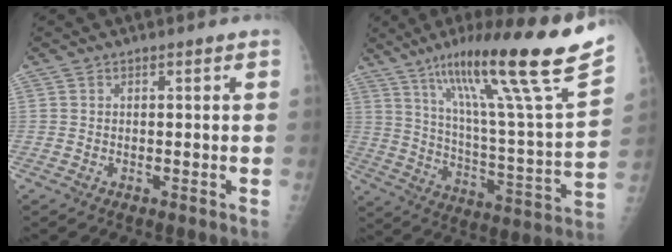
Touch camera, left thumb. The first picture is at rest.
{"total": 27.5, "force": [17.2, 1.7, 21.4], "torque": [-0.317, -0.054, 0.277]}